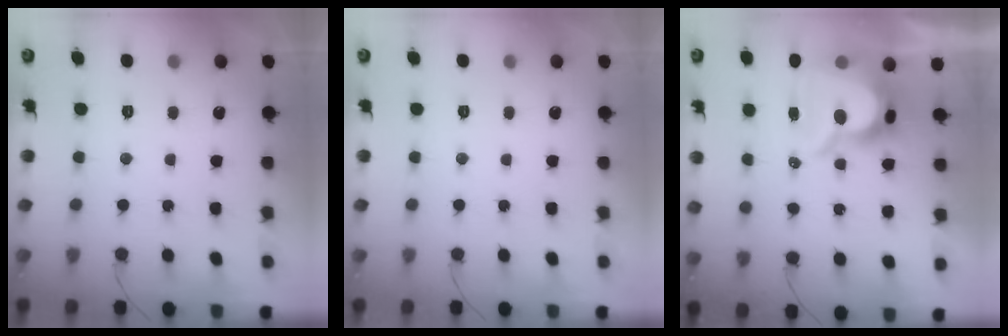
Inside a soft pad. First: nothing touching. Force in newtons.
{"total": 0.0}
{"total": 13.0, "press": 13.0, "slide": 1.1}